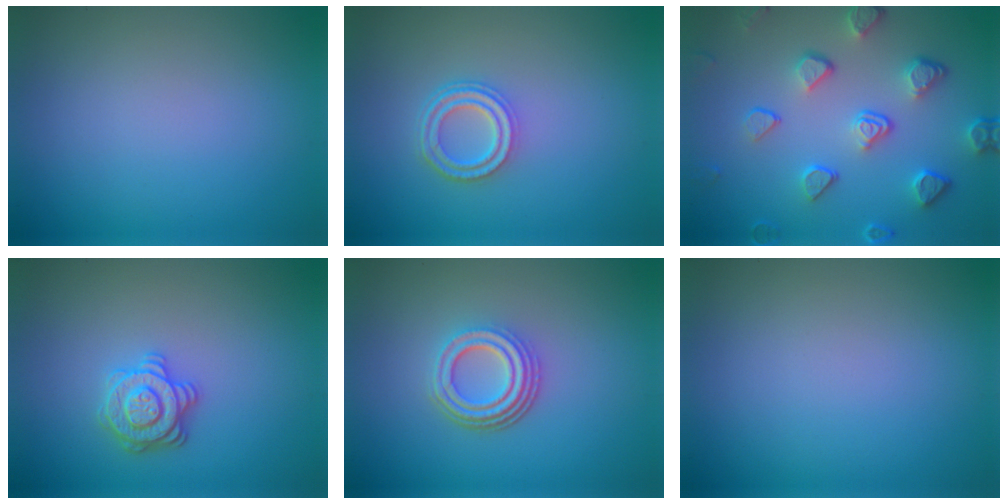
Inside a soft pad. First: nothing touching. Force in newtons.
{"total": 3.4, "press": 2.6, "slide": 2.2}
{"total": 5.0, "press": 3.8, "slide": 3.2}
{"total": 2.9, "press": 2.8, "slide": 0.6}
{"total": 4.5, "press": 3.3, "slide": 3.0}
{"total": 0.0}